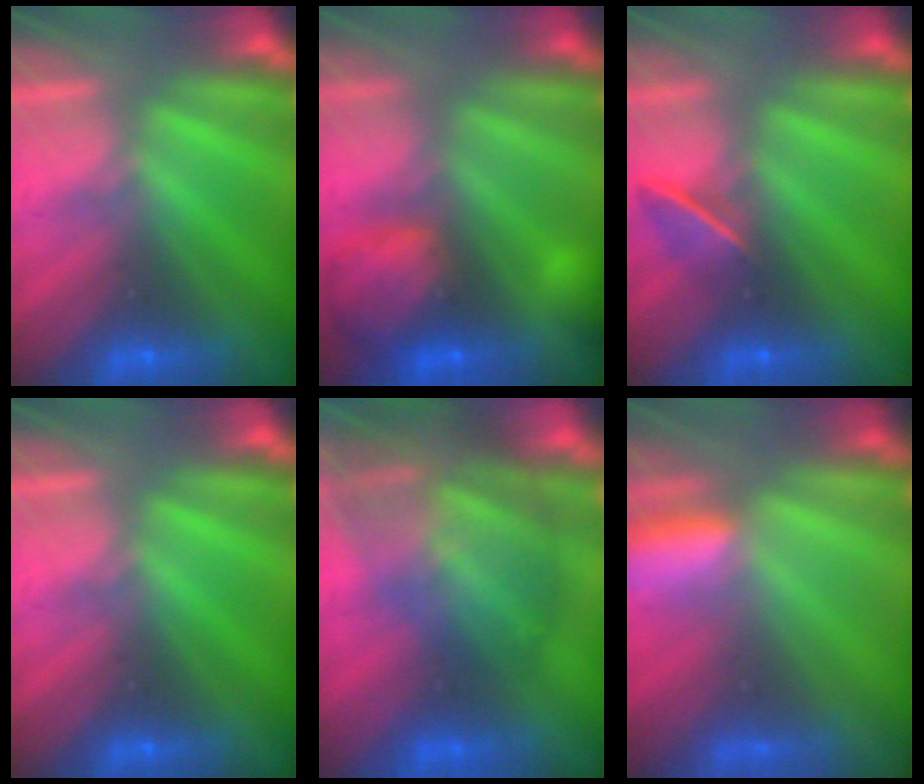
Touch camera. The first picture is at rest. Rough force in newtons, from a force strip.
{"total": 9.6}
{"total": 2.0}
{"total": 0.0}
{"total": 7.2}
{"total": 3.3}